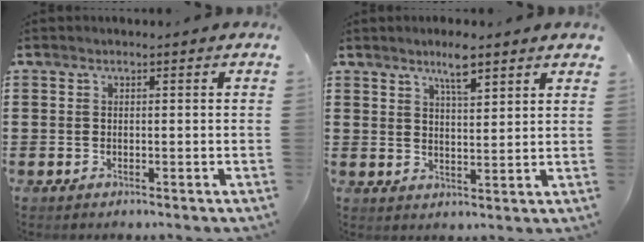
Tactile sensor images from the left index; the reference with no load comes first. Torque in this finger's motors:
{"motor_torque": [0.43, 0.45, 0.27, 0.04]}